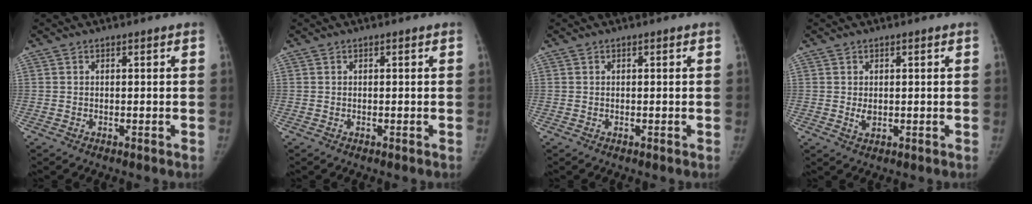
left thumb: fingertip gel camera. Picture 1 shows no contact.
{"total": 0.0}
{"total": 0.0}
{"total": 1.9, "force": [0.1, 1.2, 1.4], "torque": [-0.021, -0.005, 0.007]}